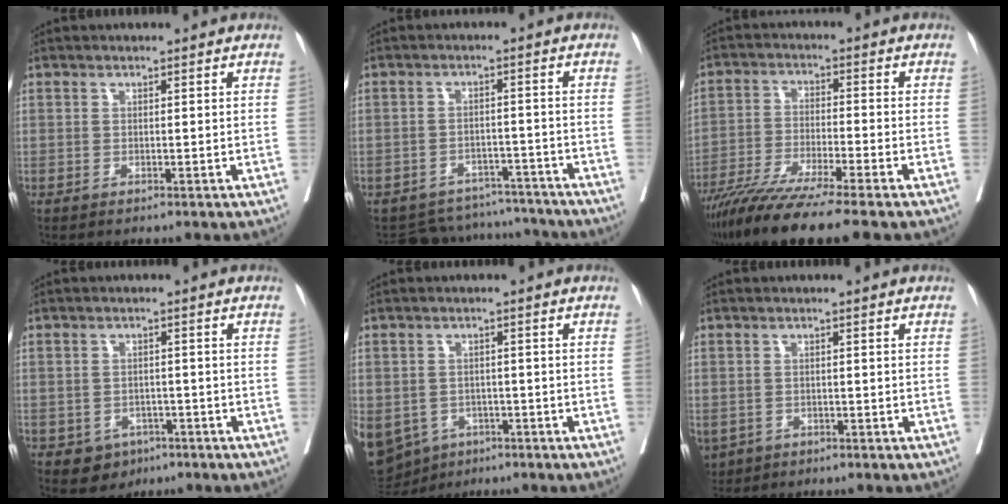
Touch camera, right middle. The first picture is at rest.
{"total": 10.2, "force": [-9.6, 3.4, -0.3], "torque": [0.010, 0.027, -0.124]}
{"total": 12.2, "force": [-9.8, -0.7, 7.3], "torque": [-0.118, -0.038, -0.164]}
{"total": 4.0, "force": [-2.1, 3.2, 1.0], "torque": [-0.009, 0.006, -0.024]}
{"total": 19.6, "force": [-8.3, 15.9, 7.7], "torque": [-0.265, -0.009, -0.109]}
{"total": 5.6, "force": [-2.7, 4.5, 1.9], "torque": [-0.054, -0.004, -0.038]}